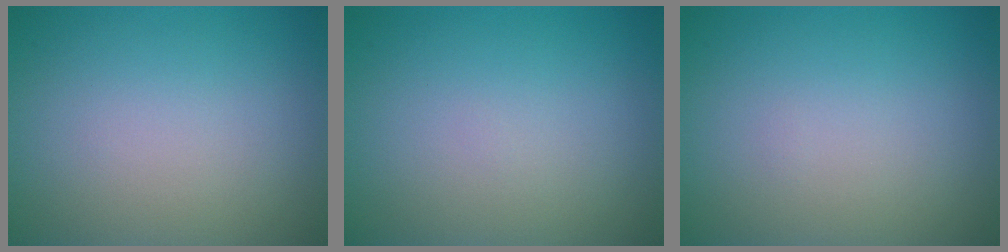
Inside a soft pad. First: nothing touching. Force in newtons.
{"total": 0.0}
{"total": 0.0}